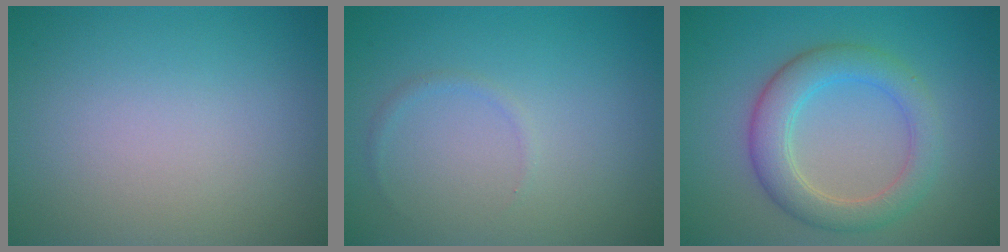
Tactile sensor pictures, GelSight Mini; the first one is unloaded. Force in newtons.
{"total": 0.6, "press": 0.6, "slide": 0.0}
{"total": 4.6, "press": 4.6, "slide": 0.0}